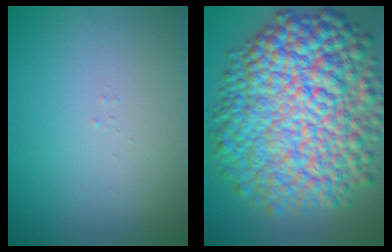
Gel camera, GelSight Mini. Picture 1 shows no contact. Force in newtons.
{"total": 14.6, "press": 14.6, "slide": 0.2}